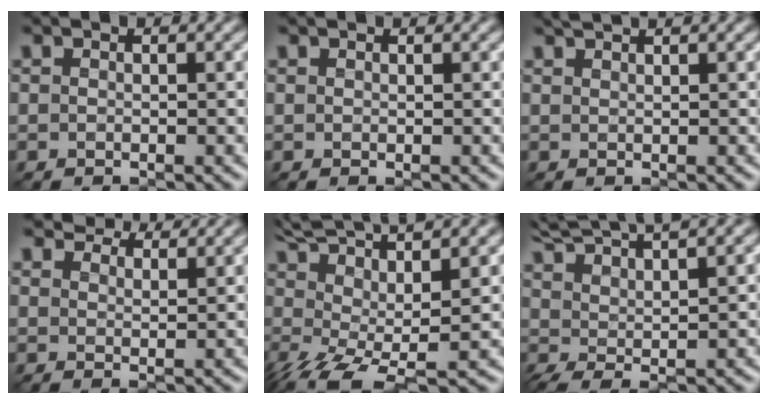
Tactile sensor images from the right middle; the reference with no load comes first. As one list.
[{"total": 0.6, "force": [0.5, 0.0, 0.3], "torque": [-0.007, 0.000, 0.006]}, {"total": 1.6, "force": [1.3, 0.3, 0.8], "torque": [-0.003, 0.002, 0.015]}, {"total": 4.9, "force": [4.5, 1.1, 1.4], "torque": [-0.036, 0.004, 0.060]}, {"total": 10.9, "force": [3.9, 3.4, 9.6], "torque": [-0.183, 0.010, 0.083]}, {"total": 7.5, "force": [5.5, 1.6, 4.8], "torque": [-0.091, 0.020, 0.096]}]